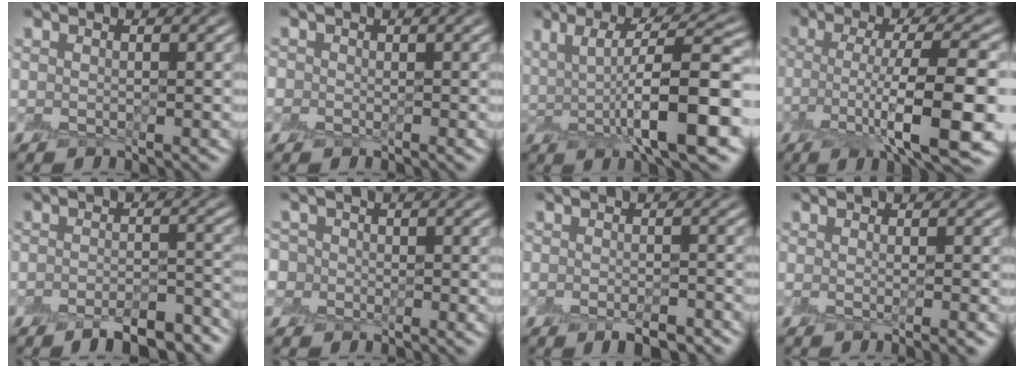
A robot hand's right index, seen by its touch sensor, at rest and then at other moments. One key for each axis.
{"total": 1.0, "fx": -0.4, "fy": 0.9, "fz": 0.1, "tx": 0.003, "ty": 0.000, "tz": -0.011}
{"total": 9.5, "fx": -0.1, "fy": 2.4, "fz": 9.1, "tx": -0.134, "ty": 0.004, "tz": 0.002}
{"total": 9.1, "fx": -2.2, "fy": 2.0, "fz": 8.6, "tx": -0.121, "ty": -0.004, "tz": -0.039}
{"total": 6.1, "fx": -4.8, "fy": 1.8, "fz": 3.2, "tx": -0.048, "ty": -0.006, "tz": -0.070}
{"total": 3.4, "fx": -0.4, "fy": 3.3, "fz": 0.9, "tx": 0.009, "ty": 0.020, "tz": -0.044}
{"total": 2.9, "fx": -2.2, "fy": 0.8, "fz": 1.6, "tx": -0.026, "ty": -0.003, "tz": -0.034}
{"total": 1.1, "fx": -0.5, "fy": 0.2, "fz": 0.9, "tx": -0.011, "ty": -0.005, "tz": -0.014}